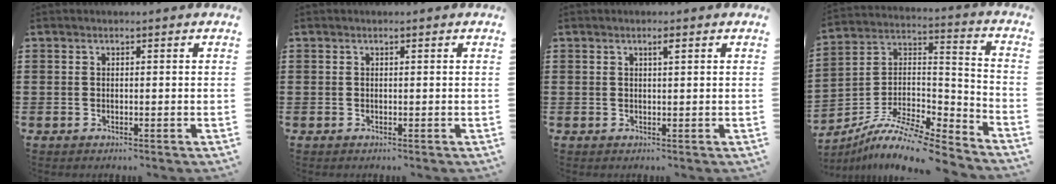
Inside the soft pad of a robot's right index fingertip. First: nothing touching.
{"total": 0.0}
{"total": 1.1, "force": [0.6, 0.1, 1.0], "torque": [-0.019, 0.000, 0.010]}
{"total": 10.2, "force": [-8.5, 1.9, 5.2], "torque": [-0.103, 0.010, -0.174]}